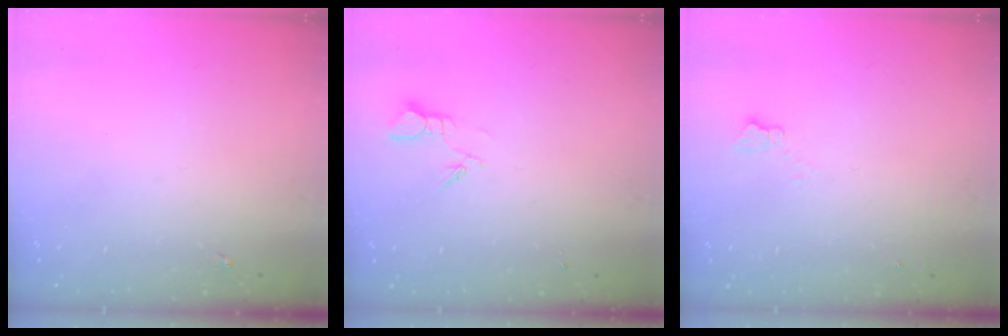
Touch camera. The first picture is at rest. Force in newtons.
{"total": 2.7, "press": 2.7, "slide": 0.3}
{"total": 2.3, "press": 2.3, "slide": 0.2}